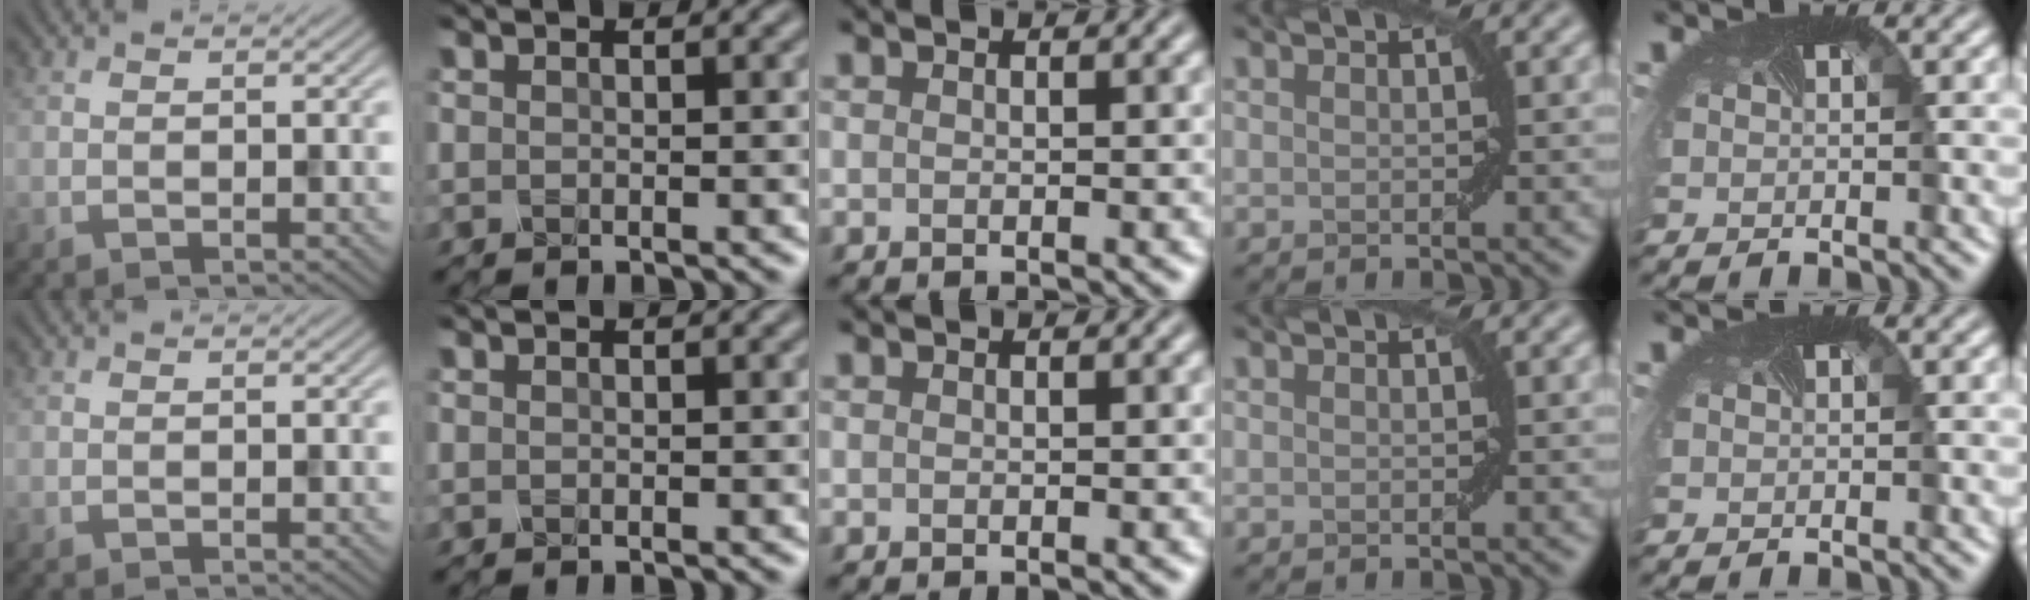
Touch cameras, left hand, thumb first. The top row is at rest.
{}